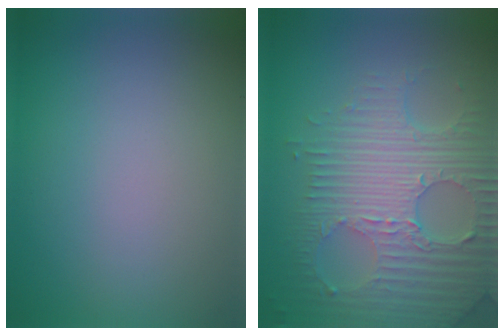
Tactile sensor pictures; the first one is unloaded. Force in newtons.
{"total": 8.2, "press": 5.8, "slide": 5.8}